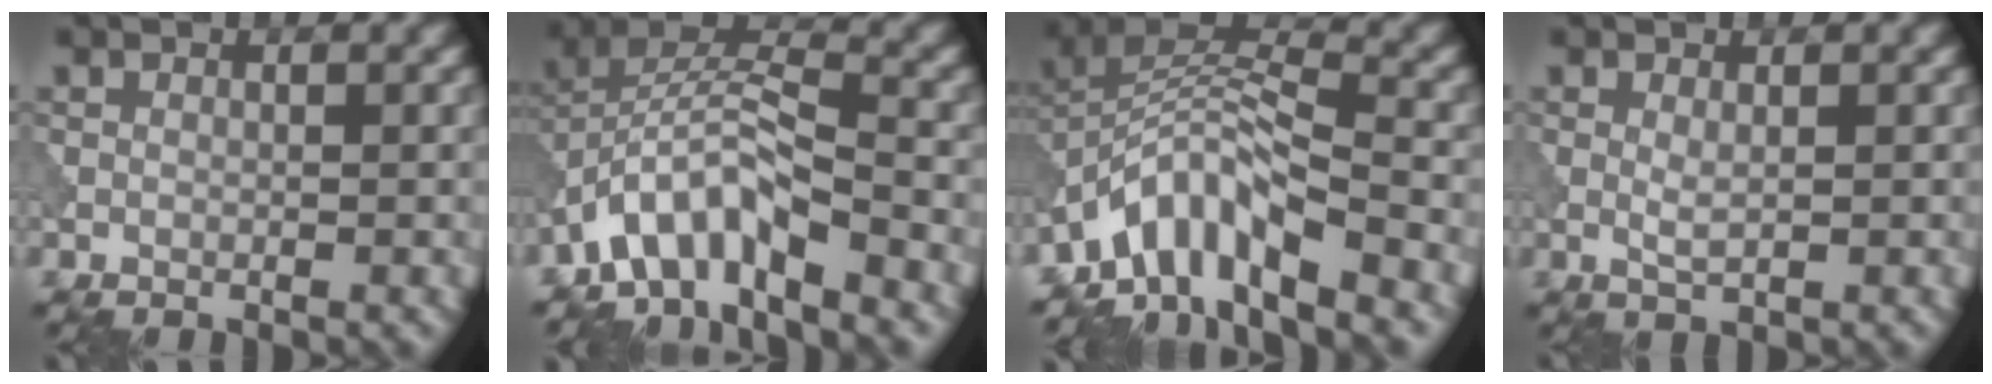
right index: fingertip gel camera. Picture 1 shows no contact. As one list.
[{"total": 6.6, "force": [-4.4, 2.2, 4.4], "torque": [-0.073, 0.010, -0.092]}, {"total": 7.6, "force": [-5.1, 2.5, 5.0], "torque": [-0.075, 0.009, -0.108]}, {"total": 1.2, "force": [0.2, 0.2, 1.1], "torque": [-0.025, -0.001, 0.004]}]